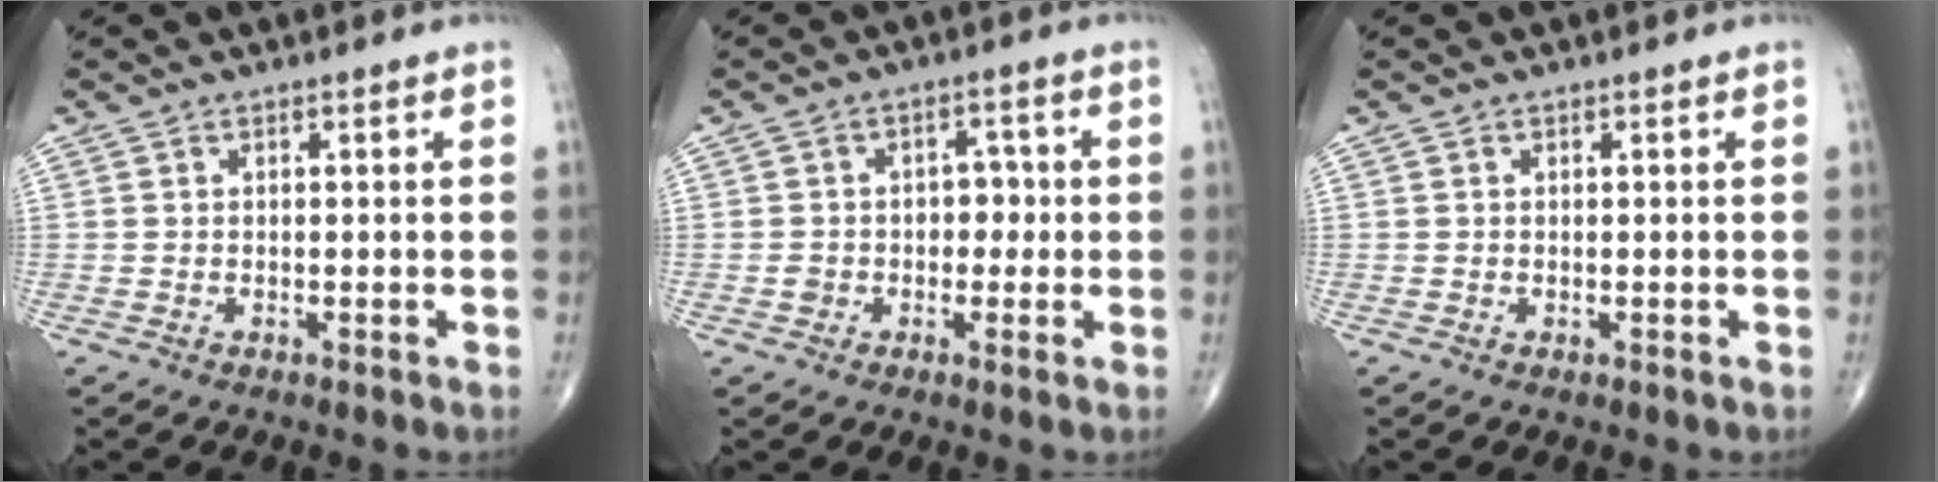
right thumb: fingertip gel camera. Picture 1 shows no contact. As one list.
[{"total": 4.9, "force": [-0.4, 3.9, 3.0], "torque": [-0.016, 0.020, -0.009]}, {"total": 0.0}]